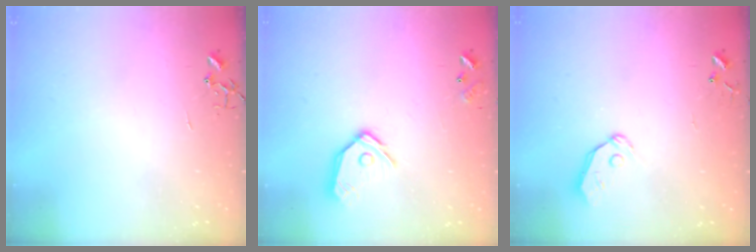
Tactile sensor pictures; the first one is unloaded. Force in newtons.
{"total": 12.1, "press": 12.0, "slide": 1.5}
{"total": 6.8, "press": 6.8, "slide": 0.7}